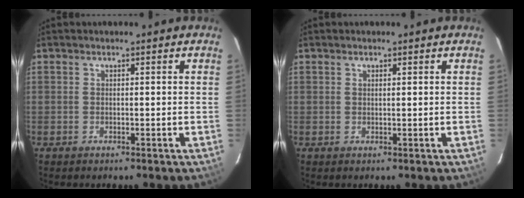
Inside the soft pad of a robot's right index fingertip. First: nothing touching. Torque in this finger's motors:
{"motor_torque": [-0.40, 0.08, -0.07, 0.00]}